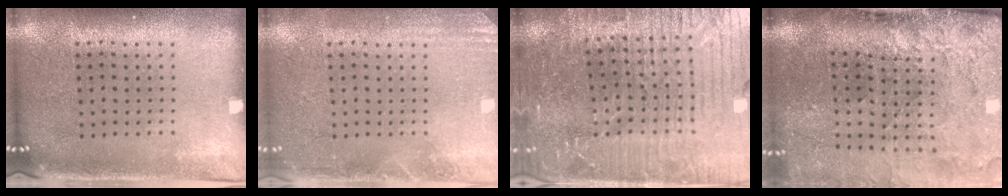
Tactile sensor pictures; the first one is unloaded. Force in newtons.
{"total": 2.2, "press": 2.1, "slide": 0.3}
{"total": 5.2, "press": 4.9, "slide": 1.9}
{"total": 4.7, "press": 3.6, "slide": 3.0}